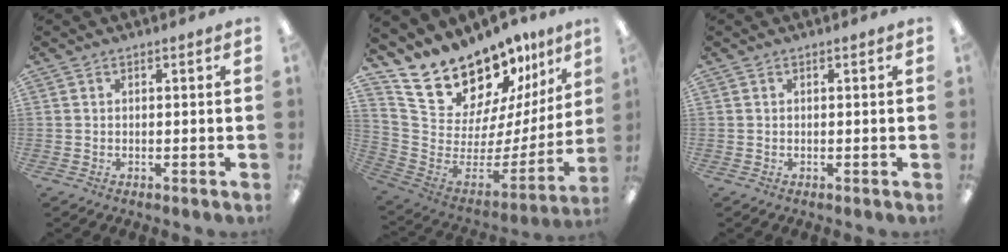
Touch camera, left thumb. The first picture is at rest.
{"total": 21.2, "force": [17.9, 8.8, 7.2], "torque": [-0.120, -0.151, 0.334]}
{"total": 0.0}